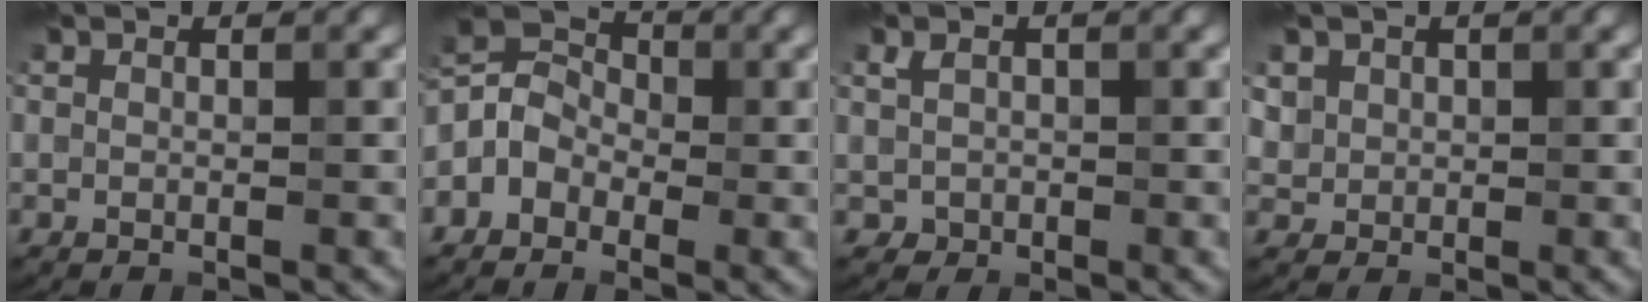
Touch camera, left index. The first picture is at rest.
{"total": 3.6, "force": [-1.6, 2.9, 1.6], "torque": [-0.021, 0.009, -0.043]}
{"total": 1.3, "force": [0.1, 1.2, 0.5], "torque": [-0.010, -0.003, 0.000]}
{"total": 1.7, "force": [0.7, 1.6, 0.2], "torque": [-0.008, -0.006, 0.028]}